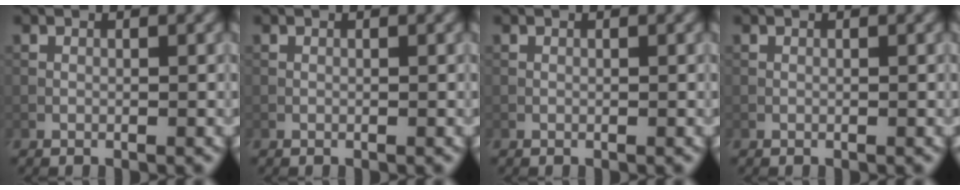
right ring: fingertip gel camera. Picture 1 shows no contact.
{"total": 0.0}
{"total": 0.0}
{"total": 0.0}